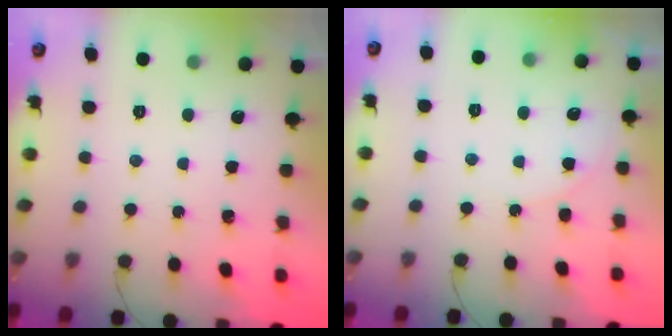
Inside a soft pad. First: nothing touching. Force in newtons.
{"total": 4.4, "press": 4.4, "slide": 0.3}